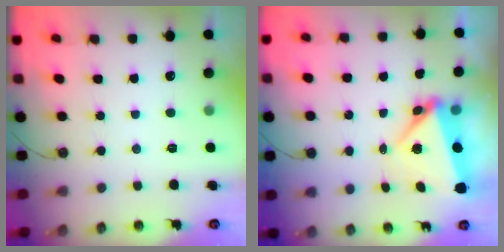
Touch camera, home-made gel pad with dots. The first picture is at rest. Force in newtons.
{"total": 6.5, "press": 6.2, "slide": 1.9}